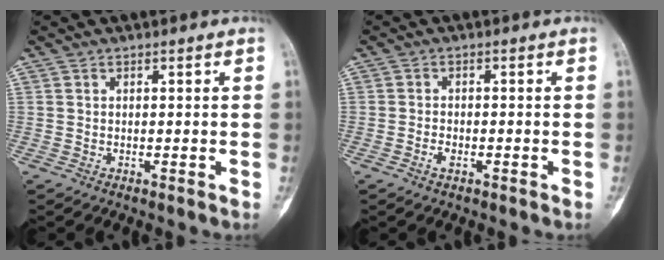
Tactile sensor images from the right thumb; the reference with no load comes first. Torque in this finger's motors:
{"motor_torque": [-0.32, -0.14, 0.03, 0.21, -0.05]}